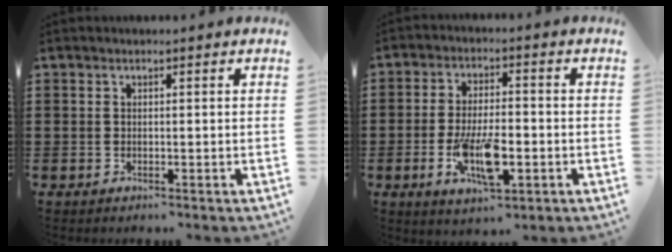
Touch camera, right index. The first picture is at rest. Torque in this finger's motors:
{"motor_torque": [2.14, 0.00, 1.01, 0.21]}